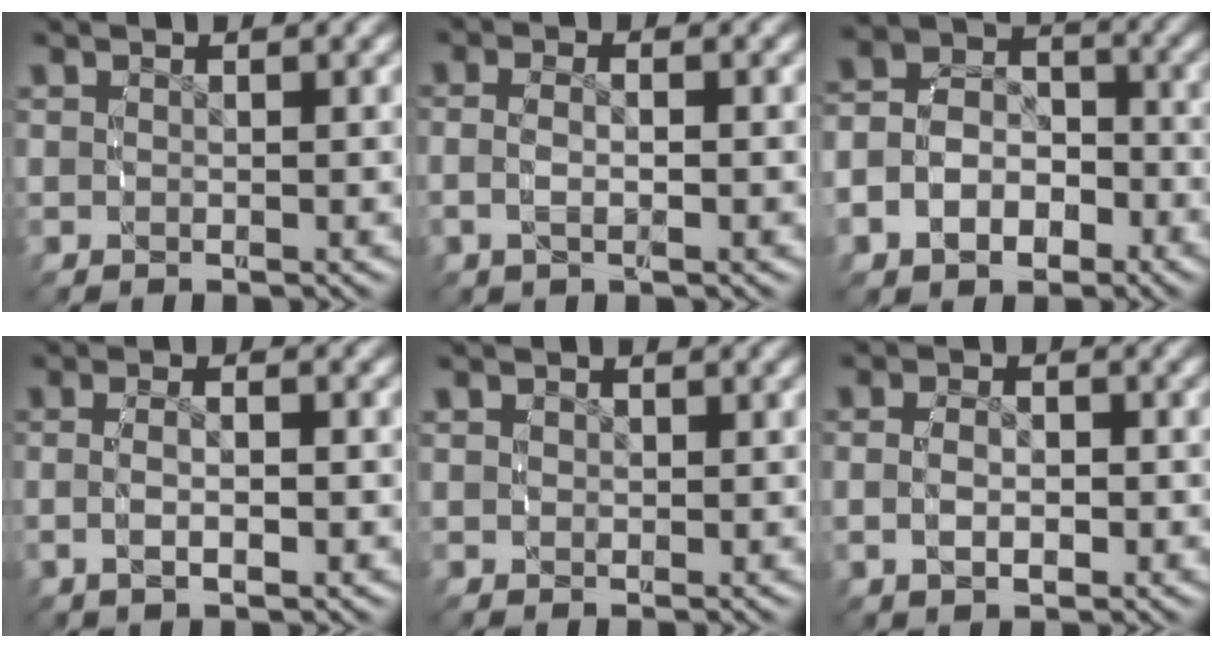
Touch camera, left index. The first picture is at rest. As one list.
[{"total": 2.7, "force": [-0.4, 1.2, 2.4], "torque": [-0.057, 0.000, -0.008]}, {"total": 9.0, "force": [-2.2, 7.6, 4.3], "torque": [-0.093, -0.007, -0.049]}, {"total": 3.2, "force": [-0.5, 1.2, 2.9], "torque": [-0.056, 0.007, -0.011]}, {"total": 0.7, "force": [0.3, 0.6, 0.3], "torque": [0.001, 0.002, 0.006]}, {"total": 3.3, "force": [-0.4, 2.1, 2.5], "torque": [-0.052, 0.003, -0.009]}]